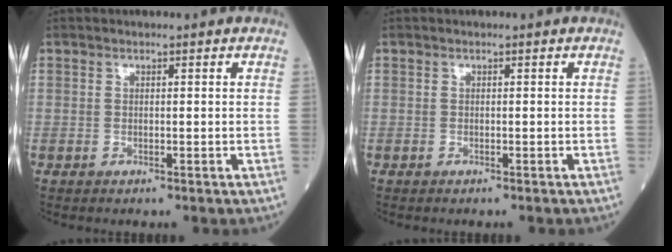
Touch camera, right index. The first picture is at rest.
{"total": 0.0}